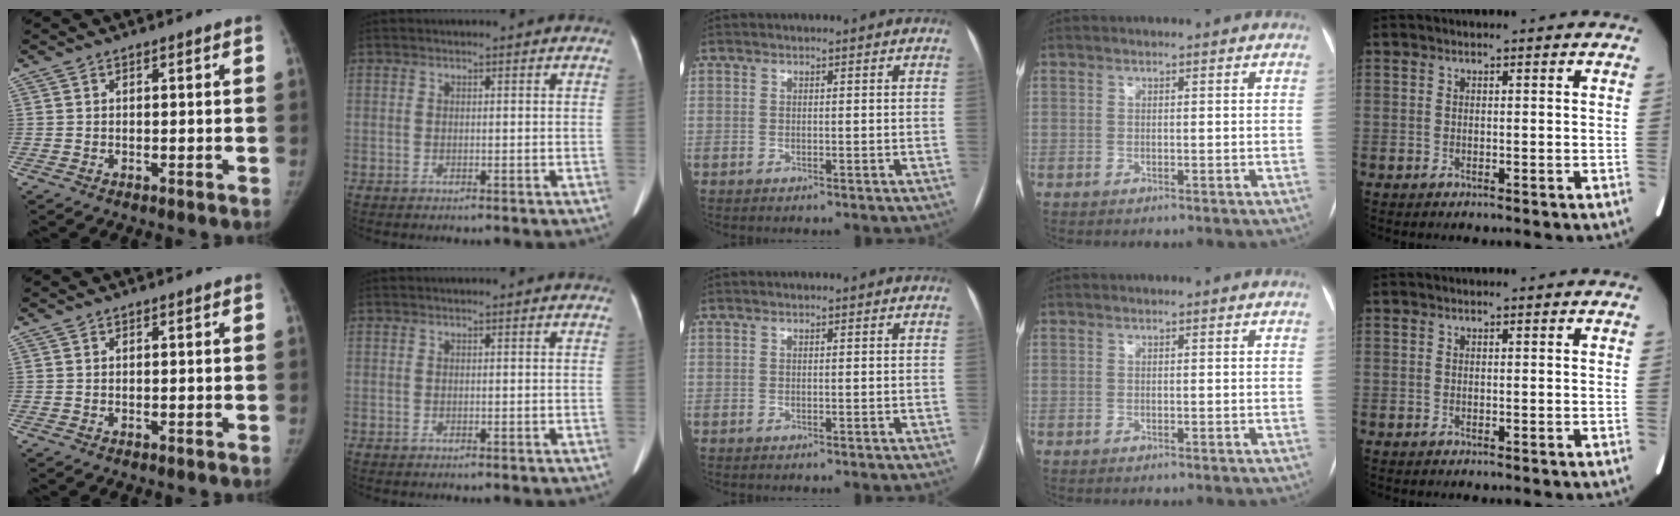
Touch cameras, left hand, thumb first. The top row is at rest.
{}